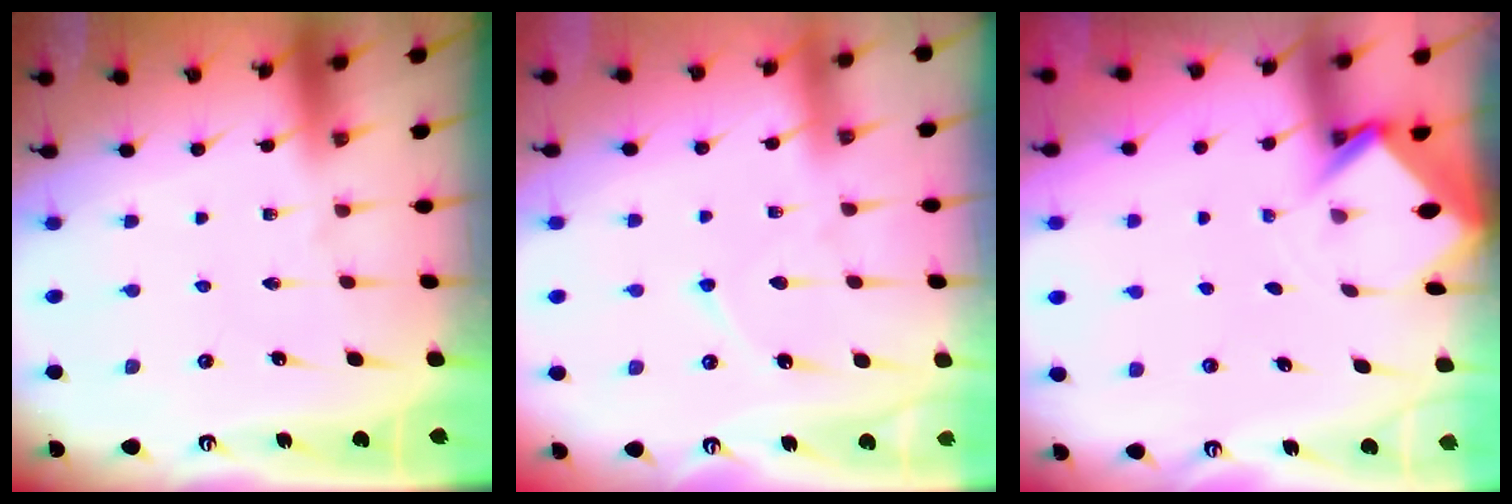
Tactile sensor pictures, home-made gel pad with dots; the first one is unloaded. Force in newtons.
{"total": 5.8, "press": 5.8, "slide": 0.7}
{"total": 2.9, "press": 2.9, "slide": 0.2}